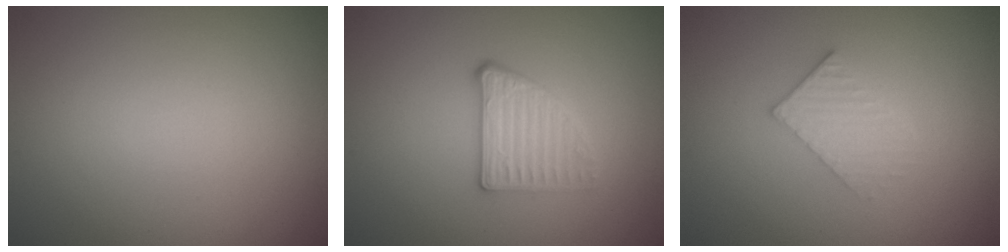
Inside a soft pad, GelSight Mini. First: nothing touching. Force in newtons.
{"total": 2.9, "press": 2.5, "slide": 1.4}
{"total": 2.3, "press": 2.2, "slide": 0.3}